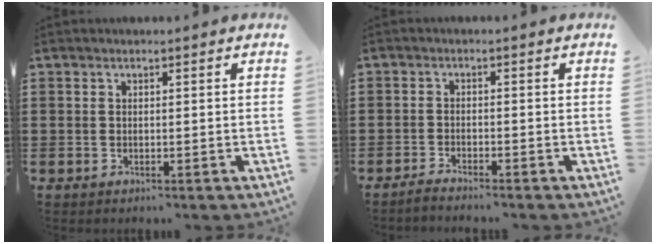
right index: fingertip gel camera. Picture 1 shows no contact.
{"total": 1.7, "force": [-1.7, -0.1, 0.2], "torque": [-0.004, 0.003, -0.034]}